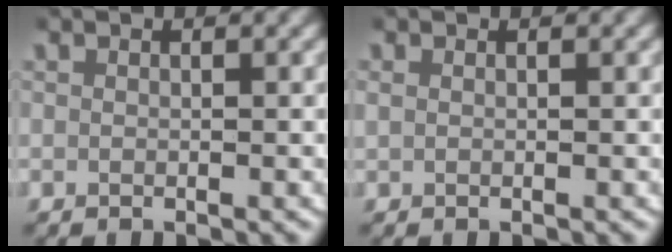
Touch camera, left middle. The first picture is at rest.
{"total": 0.5, "force": [0.2, 0.4, 0.3], "torque": [-0.009, 0.002, 0.005]}